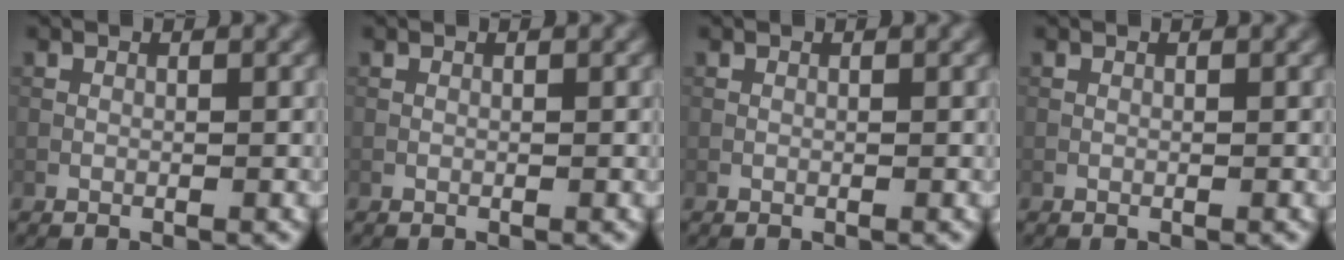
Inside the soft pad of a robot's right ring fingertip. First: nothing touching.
{"total": 0.0}
{"total": 0.0}
{"total": 0.0}